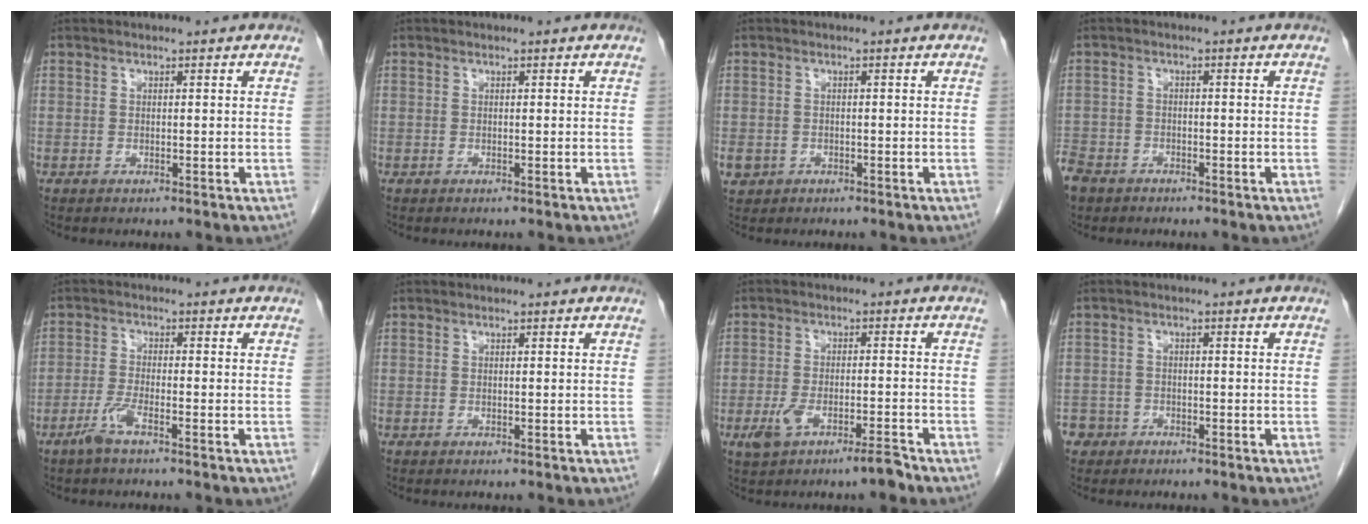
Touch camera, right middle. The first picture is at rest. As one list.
[{"total": 0.0}, {"total": 2.6, "force": [-1.1, 2.3, 0.7], "torque": [-0.010, 0.002, -0.011]}, {"total": 6.6, "force": [-4.7, 4.3, 1.9], "torque": [-0.056, -0.004, -0.085]}, {"total": 3.4, "force": [-2.2, 0.2, 2.5], "torque": [-0.058, -0.004, -0.048]}, {"total": 0.0}, {"total": 5.7, "force": [-3.5, 1.4, 4.3], "torque": [-0.084, 0.004, -0.056]}, {"total": 3.2, "force": [-2.1, 2.3, -0.1], "torque": [0.003, 0.008, -0.040]}]